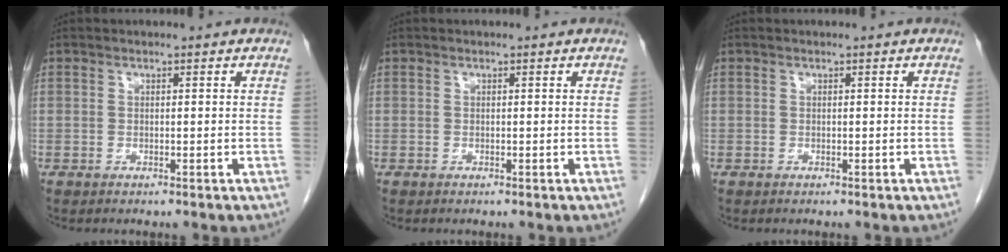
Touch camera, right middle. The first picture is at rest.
{"total": 0.0}
{"total": 0.0}